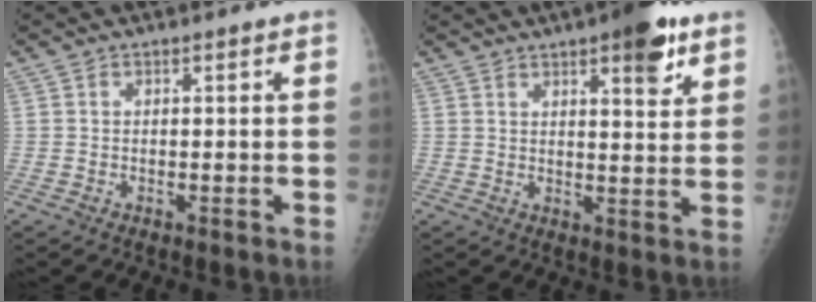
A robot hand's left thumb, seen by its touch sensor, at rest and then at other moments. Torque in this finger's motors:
{"motor_torque": [1.57, 0.68, 0.95, -0.64, 0.16]}